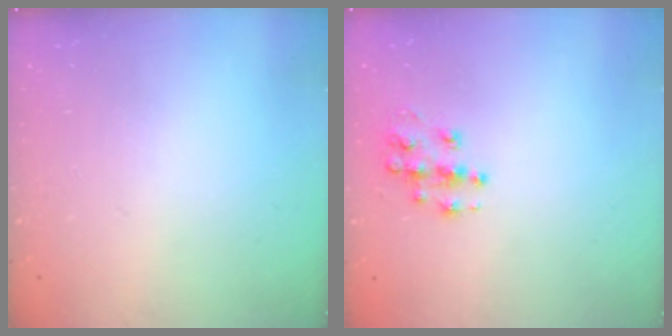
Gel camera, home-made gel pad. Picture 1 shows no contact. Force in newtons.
{"total": 9.4, "press": 9.4, "slide": 0.5}